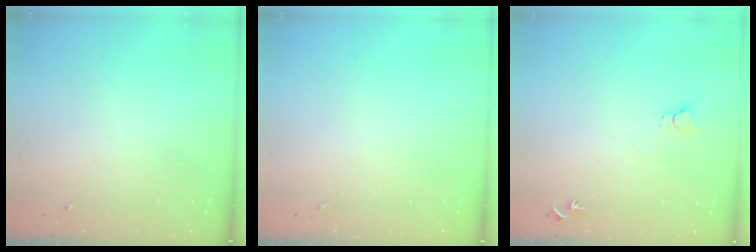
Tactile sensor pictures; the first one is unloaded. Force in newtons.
{"total": 0.0}
{"total": 4.4, "press": 4.4, "slide": 0.4}